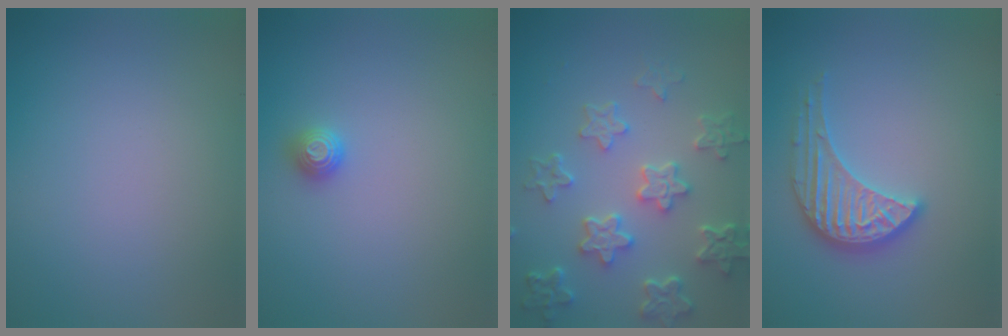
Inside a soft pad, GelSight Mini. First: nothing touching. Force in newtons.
{"total": 1.1, "press": 1.1, "slide": 0.4}
{"total": 5.6, "press": 4.4, "slide": 3.4}
{"total": 3.7, "press": 3.3, "slide": 1.7}